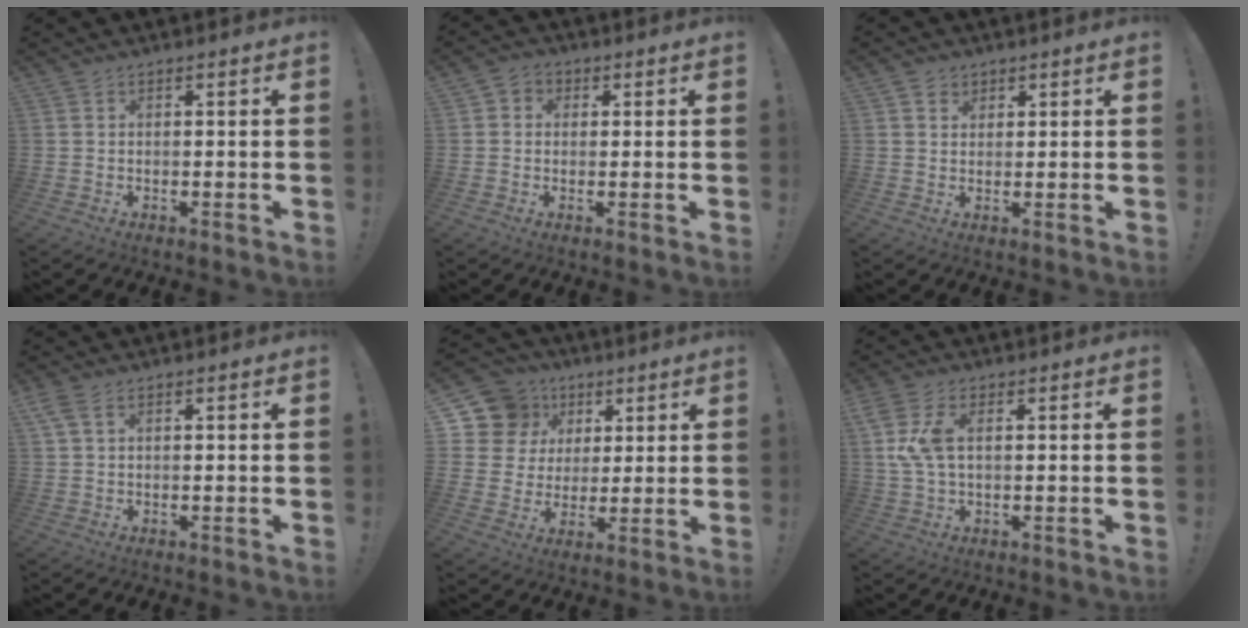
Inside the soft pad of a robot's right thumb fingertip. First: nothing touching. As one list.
[{"total": 2.9, "force": [-0.3, 2.7, 1.0], "torque": [-0.021, 0.006, -0.005]}, {"total": 2.3, "force": [1.5, 1.8, 0.2], "torque": [-0.002, -0.005, 0.027]}, {"total": 3.1, "force": [1.3, 1.3, 2.5], "torque": [-0.053, 0.004, 0.027]}, {"total": 13.6, "force": [5.6, 11.6, 4.4], "torque": [-0.071, -0.022, 0.122]}, {"total": 7.8, "force": [1.7, 3.5, 6.8], "torque": [-0.137, -0.005, 0.029]}]